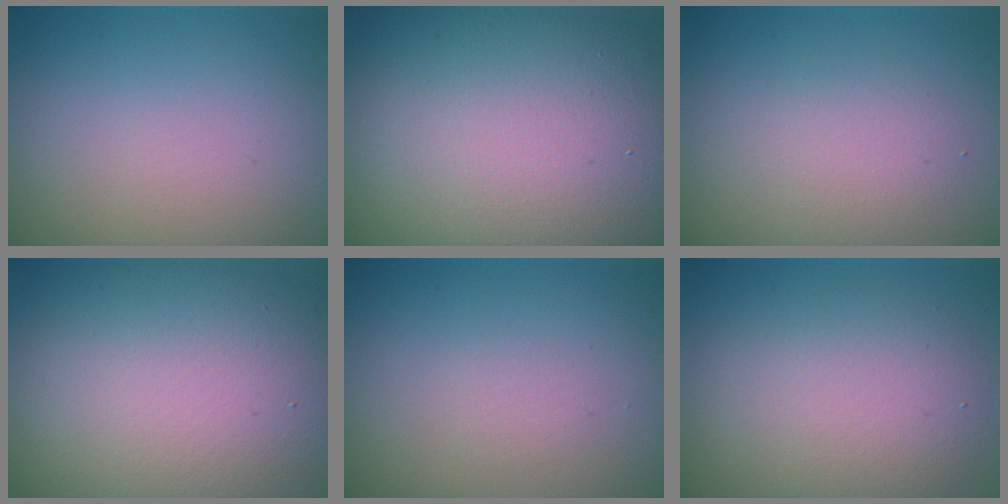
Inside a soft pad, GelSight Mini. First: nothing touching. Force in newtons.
{"total": 16.4, "press": 16.3, "slide": 1.4}
{"total": 2.4, "press": 2.4, "slide": 0.2}
{"total": 13.8, "press": 13.8, "slide": 1.0}
{"total": 0.6, "press": 0.6, "slide": 0.0}
{"total": 5.1, "press": 5.1, "slide": 0.5}